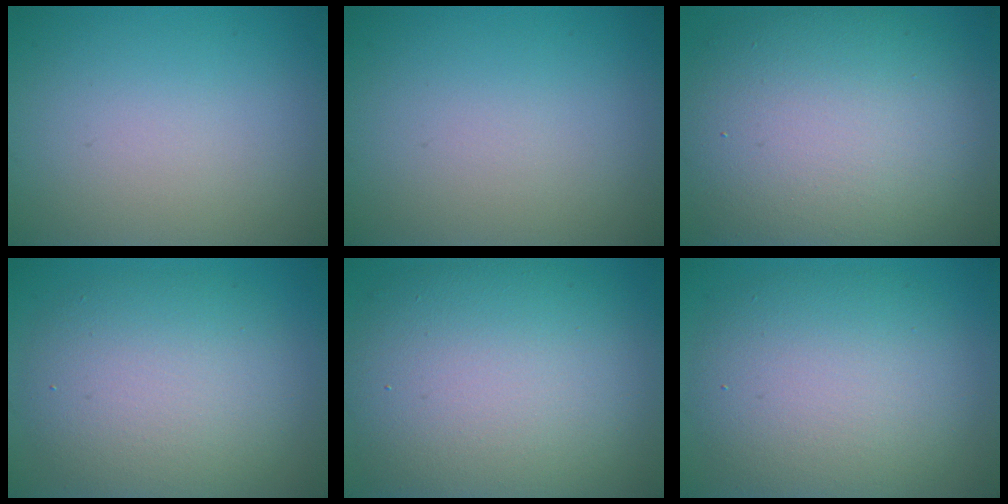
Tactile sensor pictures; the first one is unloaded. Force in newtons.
{"total": 0.0}
{"total": 12.4, "press": 12.3, "slide": 1.4}
{"total": 7.5, "press": 7.4, "slide": 0.9}
{"total": 12.0, "press": 12.0, "slide": 0.9}
{"total": 8.3, "press": 8.2, "slide": 1.0}